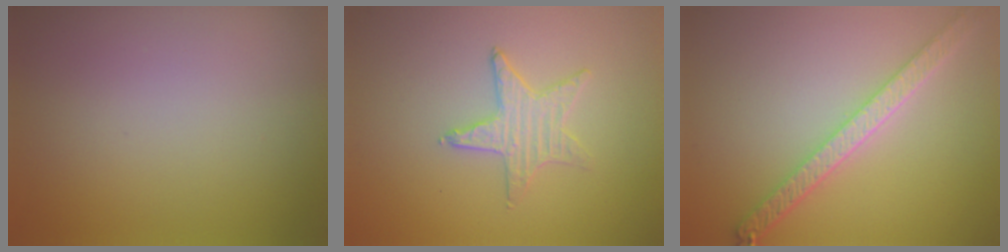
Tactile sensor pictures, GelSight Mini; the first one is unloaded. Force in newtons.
{"total": 1.6, "press": 1.6, "slide": 0.2}
{"total": 4.1, "press": 3.3, "slide": 2.4}